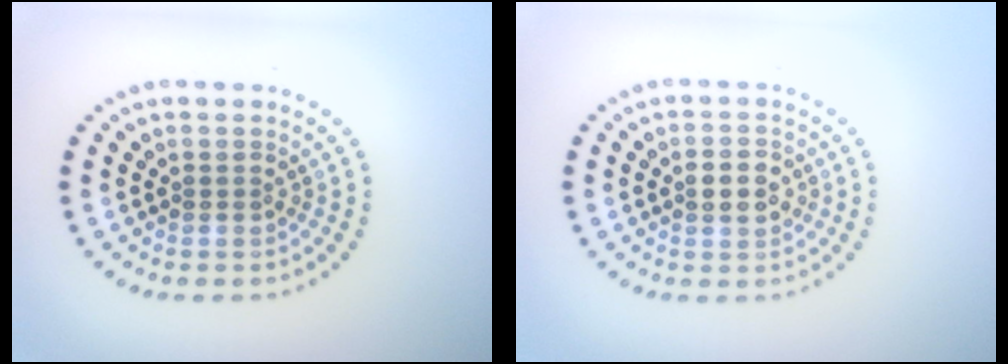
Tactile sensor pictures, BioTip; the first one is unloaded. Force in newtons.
{"total": 2.6, "press": 2.6, "slide": 0.1}